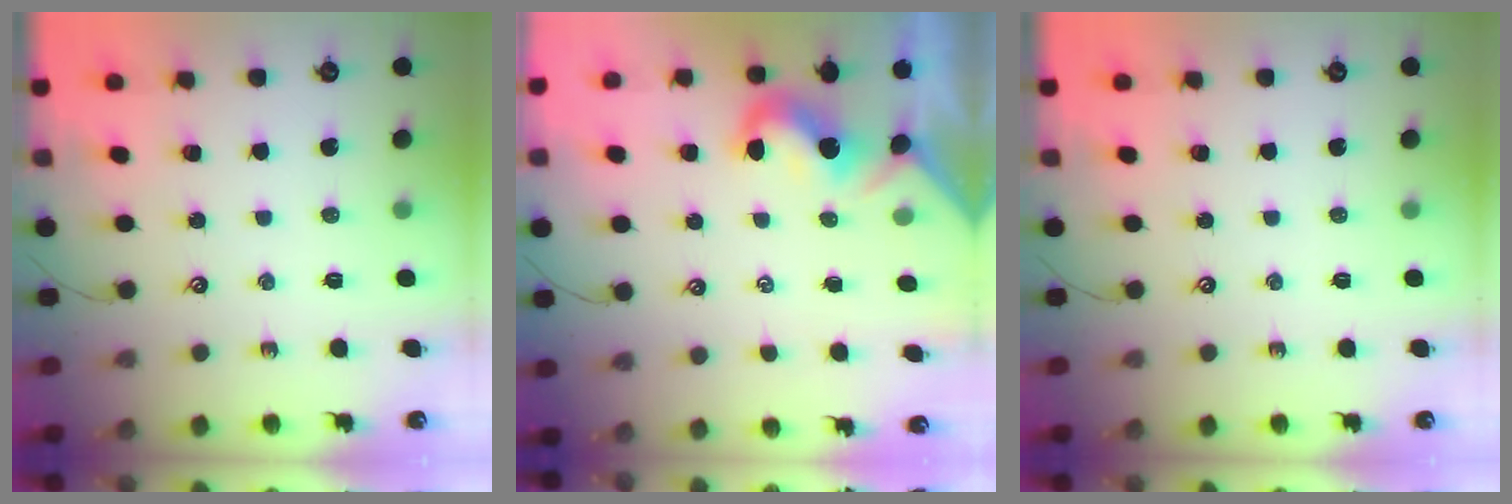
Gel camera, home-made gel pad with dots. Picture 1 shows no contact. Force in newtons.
{"total": 2.1, "press": 2.0, "slide": 0.5}
{"total": 0.0}